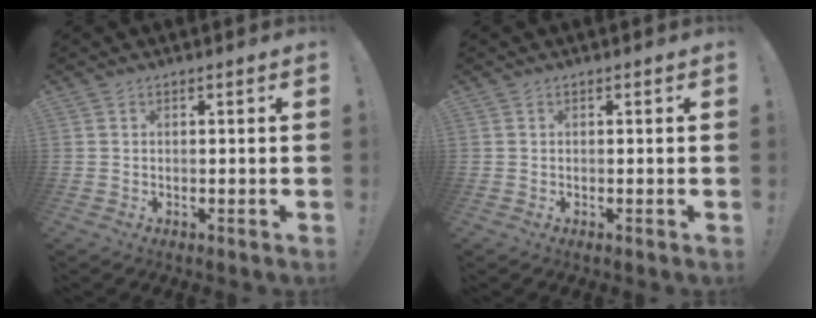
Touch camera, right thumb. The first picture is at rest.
{"total": 0.0}